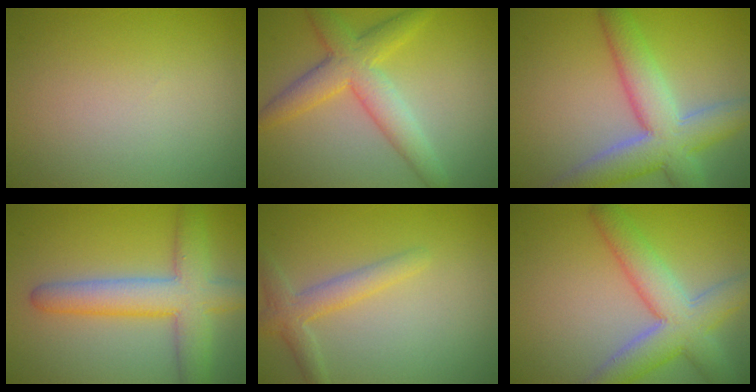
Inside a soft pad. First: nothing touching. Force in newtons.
{"total": 5.1, "press": 5.1, "slide": 0.1}
{"total": 7.6, "press": 7.5, "slide": 0.6}
{"total": 6.4, "press": 6.4, "slide": 0.3}
{"total": 2.5, "press": 2.5, "slide": 0.1}
{"total": 6.6, "press": 6.5, "slide": 0.3}